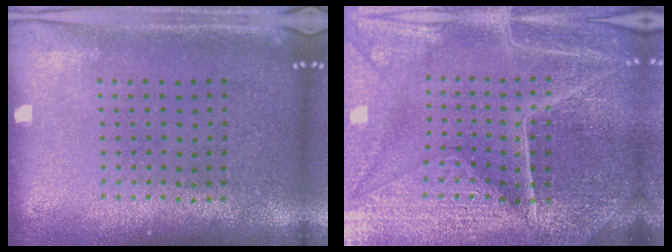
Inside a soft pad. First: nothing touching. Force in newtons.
{"total": 5.9, "press": 5.4, "slide": 2.4}